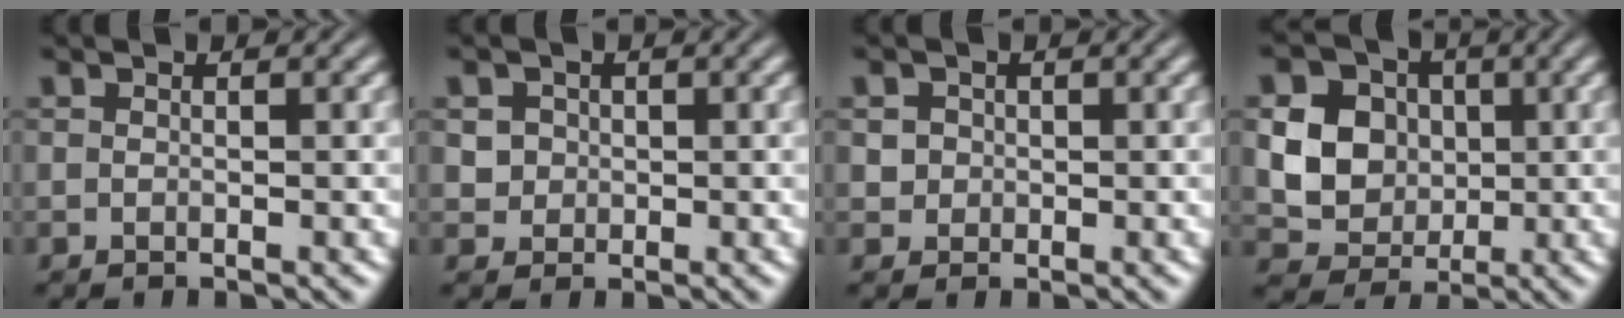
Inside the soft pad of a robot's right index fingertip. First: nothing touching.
{"total": 2.3, "force": [0.5, 2.0, 0.9], "torque": [-0.020, -0.009, 0.015]}
{"total": 1.5, "force": [0.3, 1.3, 0.5], "torque": [-0.013, -0.007, 0.010]}
{"total": 12.9, "force": [1.4, 11.8, 5.0], "torque": [-0.131, -0.040, 0.026]}